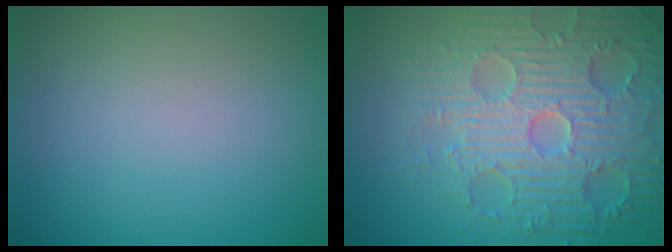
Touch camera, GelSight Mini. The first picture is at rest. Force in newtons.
{"total": 8.0, "press": 6.4, "slide": 4.8}